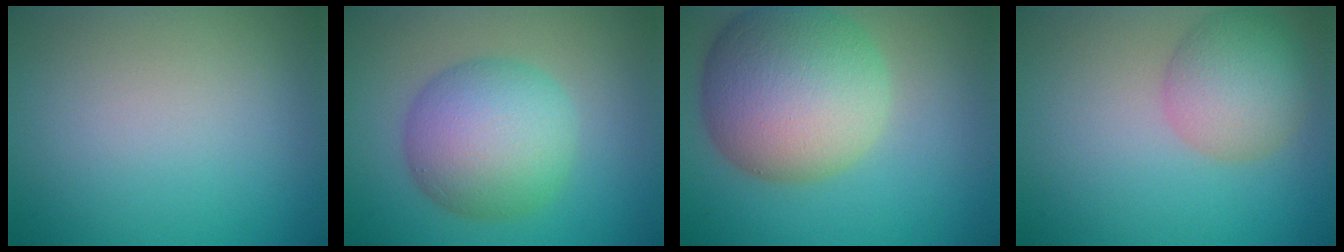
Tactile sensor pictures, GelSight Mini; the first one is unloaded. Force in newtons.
{"total": 7.9, "press": 7.9, "slide": 0.1}
{"total": 11.5, "press": 11.5, "slide": 0.5}
{"total": 5.0, "press": 5.0, "slide": 0.2}